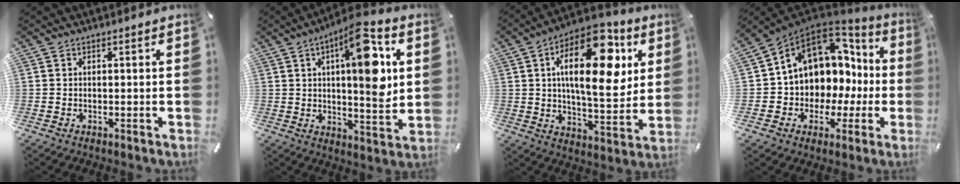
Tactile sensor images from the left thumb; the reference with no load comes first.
{"total": 16.4, "force": [5.6, 5.6, 14.4], "torque": [-0.203, -0.028, 0.084]}
{"total": 22.4, "force": [7.6, 11.0, 18.0], "torque": [-0.276, -0.028, 0.116]}
{"total": 11.2, "force": [3.9, 9.3, 4.8], "torque": [-0.083, -0.048, 0.074]}